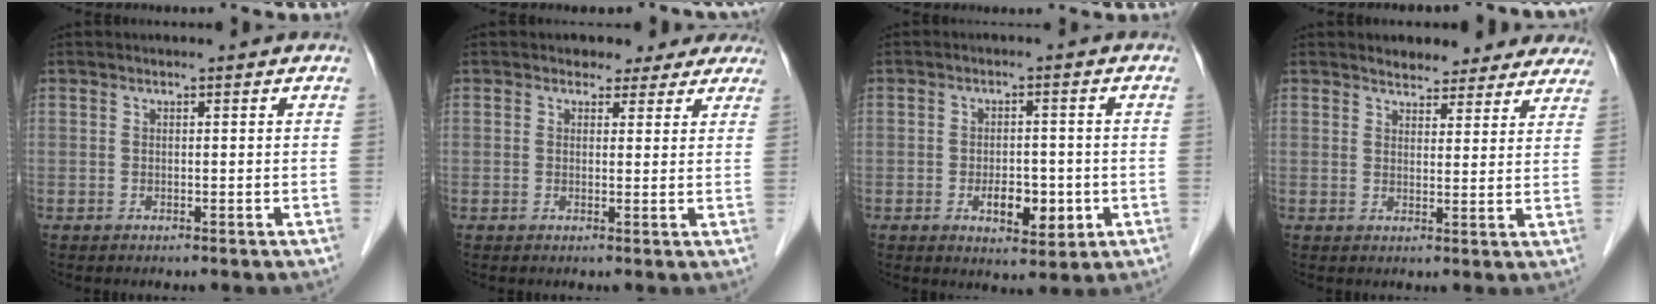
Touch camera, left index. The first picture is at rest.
{"total": 5.0, "force": [4.0, 3.0, 0.6], "torque": [0.011, 0.007, 0.033]}
{"total": 5.7, "force": [-1.7, 2.8, 4.7], "torque": [-0.071, 0.000, -0.017]}
{"total": 10.5, "force": [9.5, 3.8, 2.4], "torque": [0.003, 0.006, 0.101]}